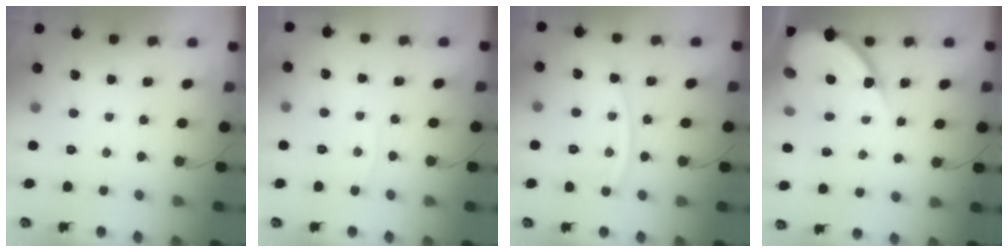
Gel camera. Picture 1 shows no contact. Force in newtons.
{"total": 4.1, "press": 4.0, "slide": 0.5}
{"total": 9.7, "press": 9.6, "slide": 1.3}
{"total": 11.6, "press": 11.6, "slide": 1.0}